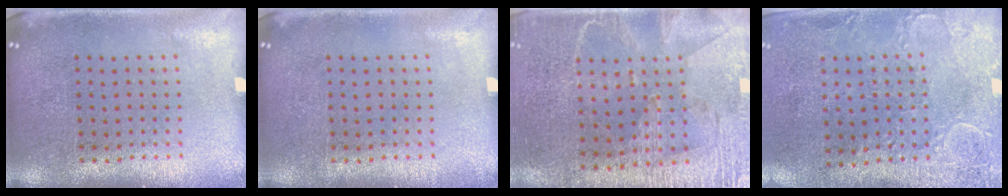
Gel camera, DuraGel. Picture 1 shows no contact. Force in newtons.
{"total": 0.0}
{"total": 3.0, "press": 2.7, "slide": 1.3}
{"total": 2.9, "press": 2.3, "slide": 1.8}